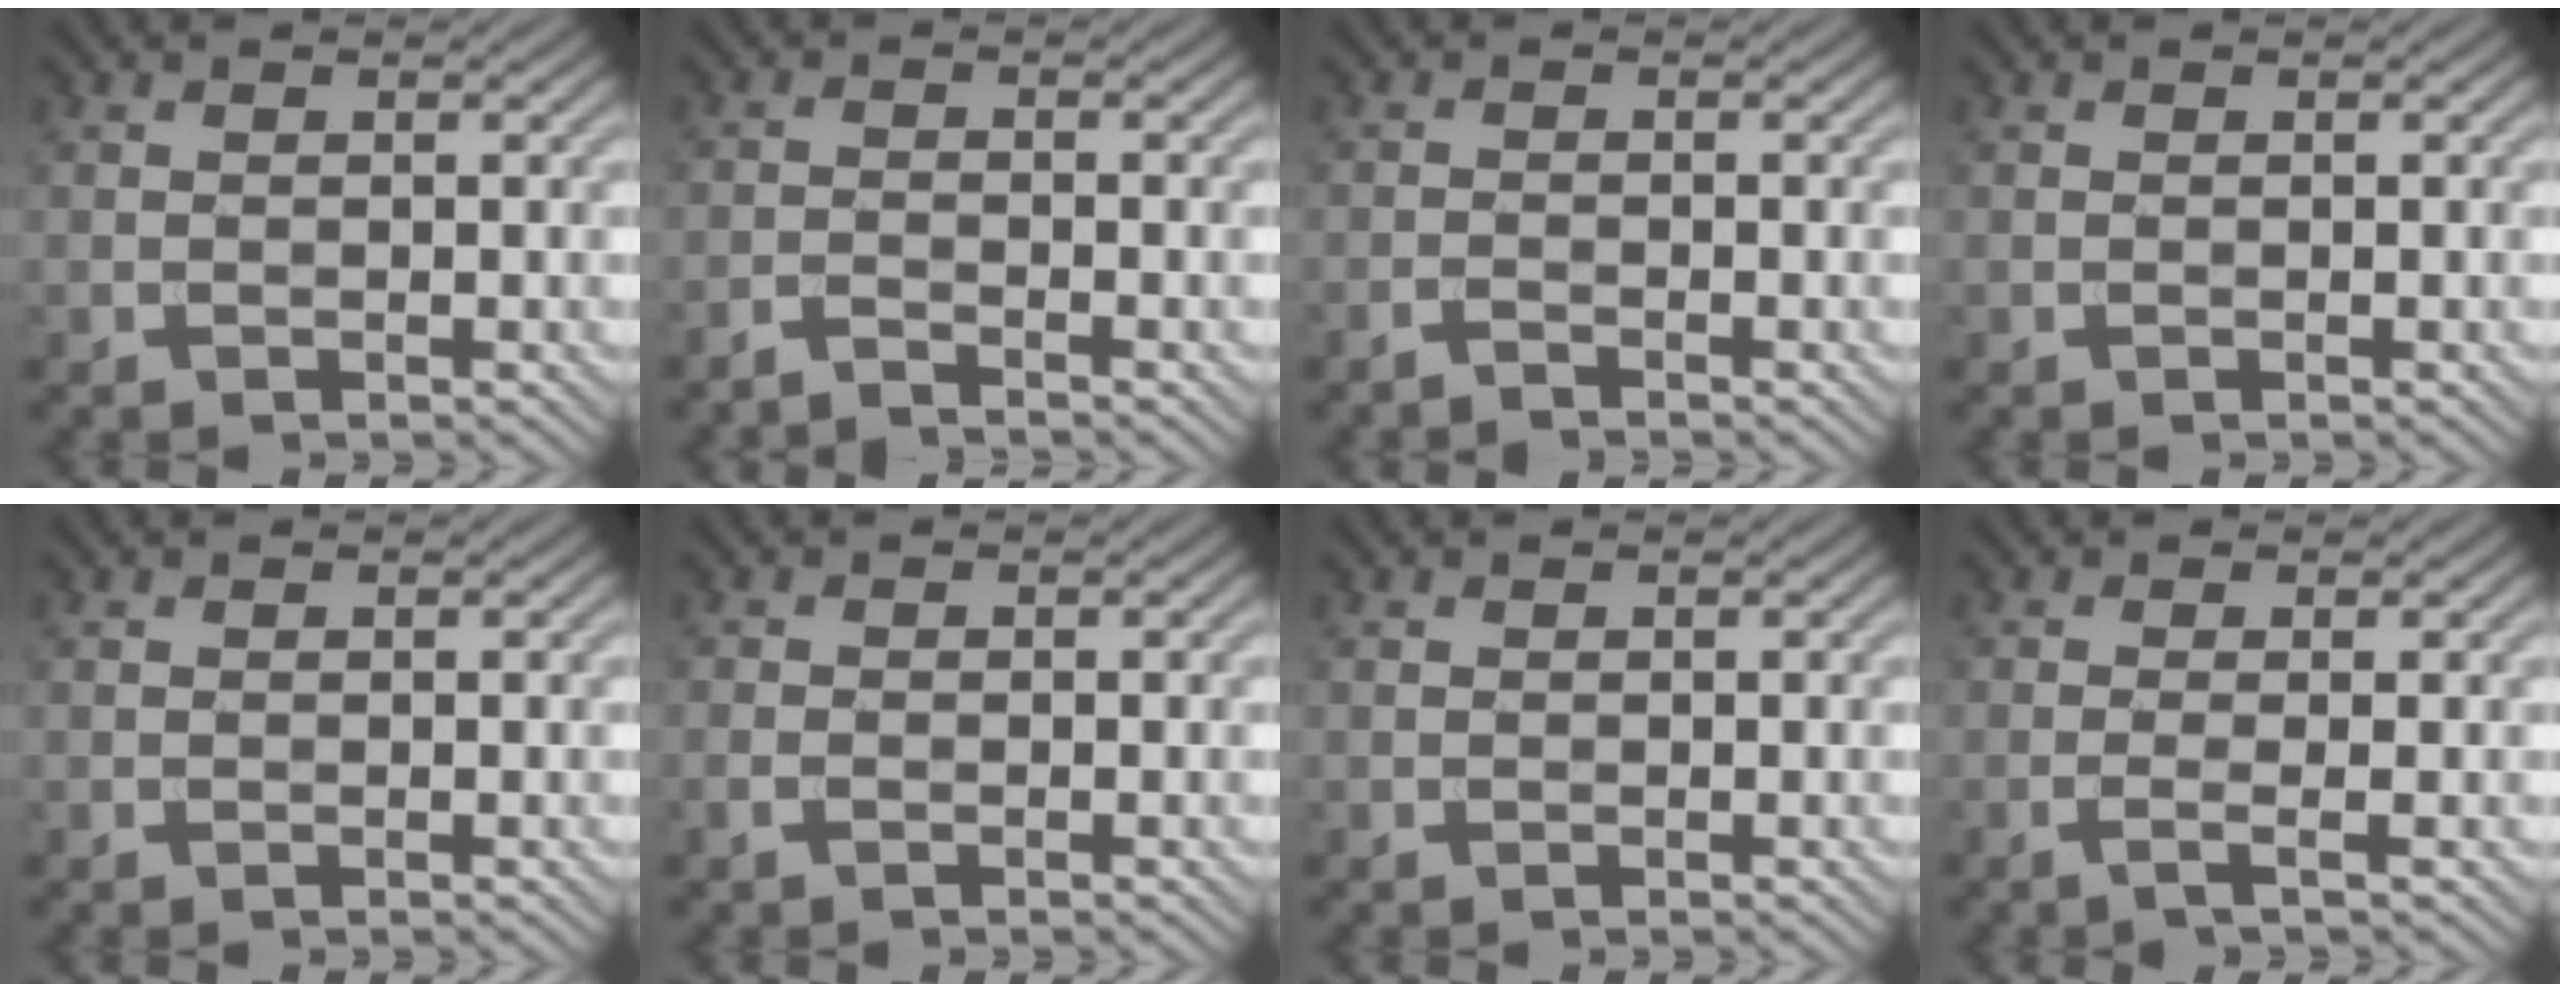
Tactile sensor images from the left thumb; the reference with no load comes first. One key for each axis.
{"total": 2.1, "fx": -1.9, "fy": 0.2, "fz": 0.9, "tx": -0.013, "ty": -0.004, "tz": -0.048}
{"total": 1.2, "fx": -1.1, "fy": 0.0, "fz": 0.5, "tx": -0.009, "ty": 0.000, "tz": -0.027}
{"total": 0.0}
{"total": 0.0}
{"total": 1.0, "fx": -0.6, "fy": 0.4, "fz": 0.6, "tx": -0.017, "ty": -0.001, "tz": -0.013}
{"total": 0.0}
{"total": 1.9, "fx": -0.4, "fy": 0.2, "fz": 1.8, "tx": -0.031, "ty": 0.002, "tz": -0.019}